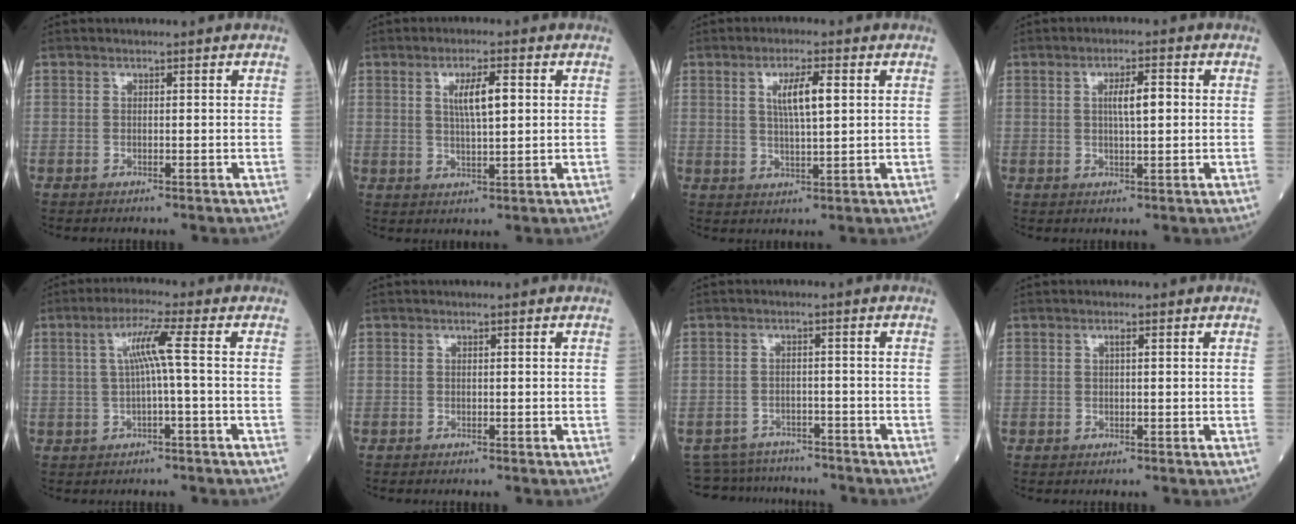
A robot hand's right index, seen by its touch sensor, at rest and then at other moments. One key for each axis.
{"total": 5.2, "fx": 1.4, "fy": 0.9, "fz": 5.0, "tx": -0.090, "ty": 0.003, "tz": 0.026}
{"total": 5.6, "fx": 1.6, "fy": 0.8, "fz": 5.3, "tx": -0.098, "ty": 0.003, "tz": 0.030}
{"total": 4.2, "fx": 0.6, "fy": 0.8, "fz": 4.1, "tx": -0.070, "ty": 0.005, "tz": 0.009}
{"total": 5.2, "fx": 0.4, "fy": -0.9, "fz": 5.1, "tx": -0.098, "ty": 0.013, "tz": 0.012}
{"total": 0.0}
{"total": 7.2, "fx": -6.6, "fy": 2.7, "fz": -0.3, "tx": 0.003, "ty": 0.015, "tz": -0.091}
{"total": 0.6, "fx": 0.2, "fy": 0.0, "fz": 0.6, "tx": -0.012, "ty": 0.001, "tz": 0.003}